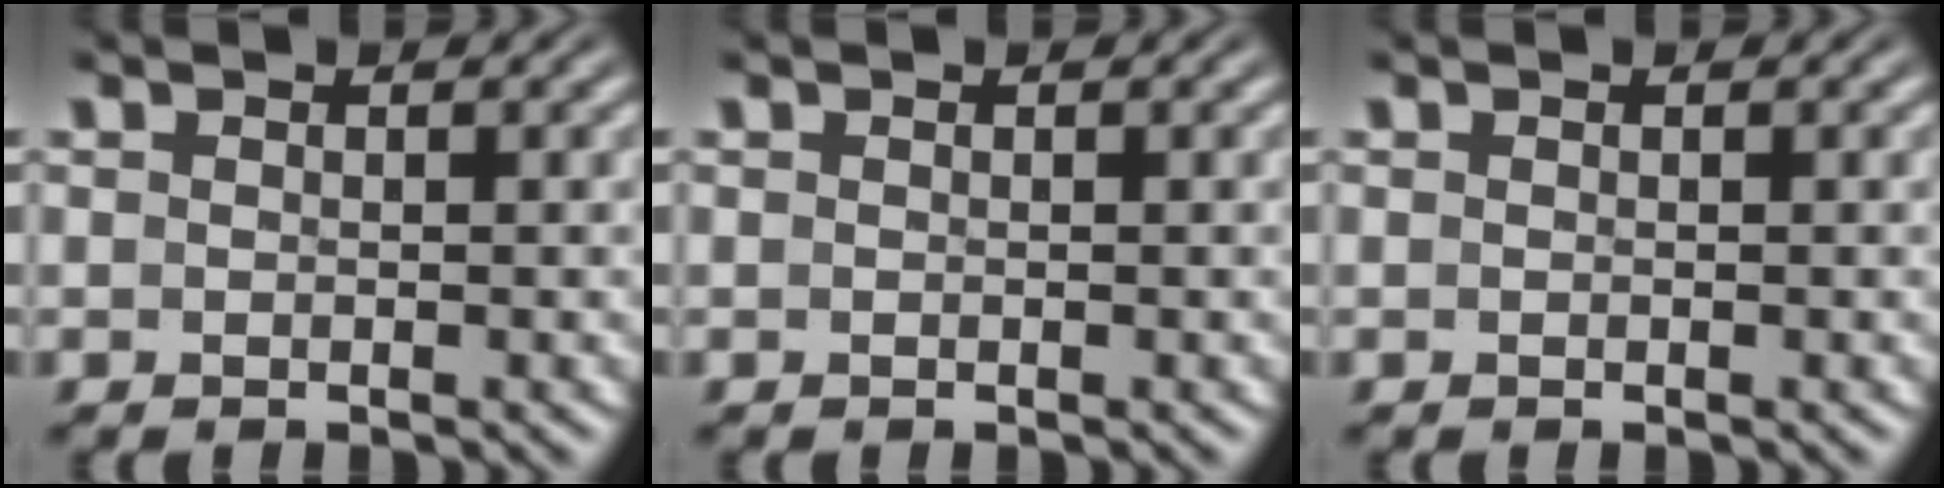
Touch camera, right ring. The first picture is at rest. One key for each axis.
{"total": 0.0}
{"total": 0.0}